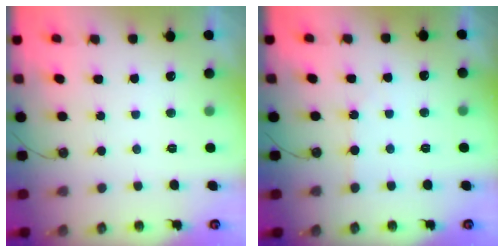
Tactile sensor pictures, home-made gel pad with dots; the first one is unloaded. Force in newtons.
{"total": 1.9, "press": 1.8, "slide": 0.4}